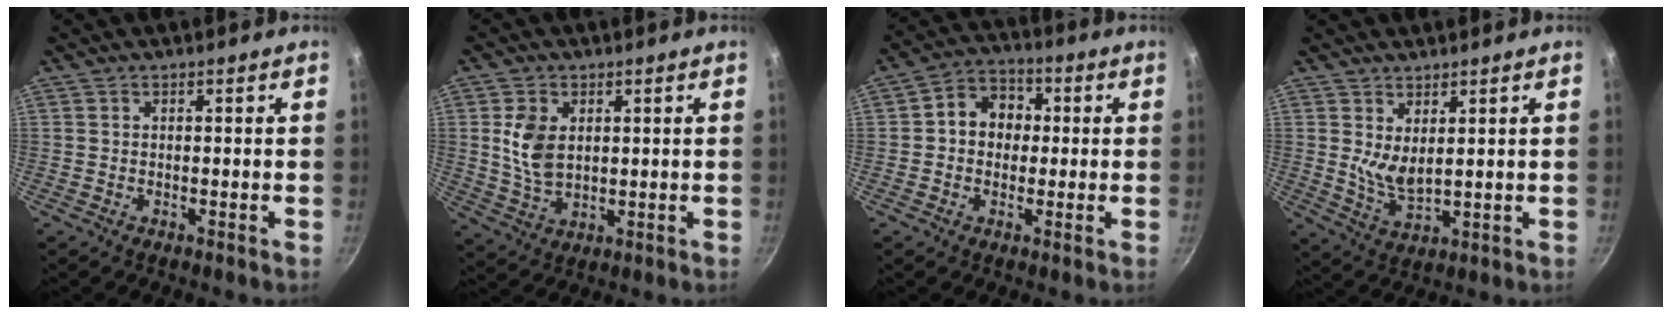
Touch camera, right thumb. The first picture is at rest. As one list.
[{"total": 7.8, "force": [1.6, 5.2, 5.6], "torque": [-0.102, -0.014, 0.037]}, {"total": 8.3, "force": [0.5, 6.9, 4.6], "torque": [-0.034, 0.019, -0.008]}, {"total": 5.4, "force": [2.2, 2.4, 4.3], "torque": [-0.072, -0.032, 0.048]}]